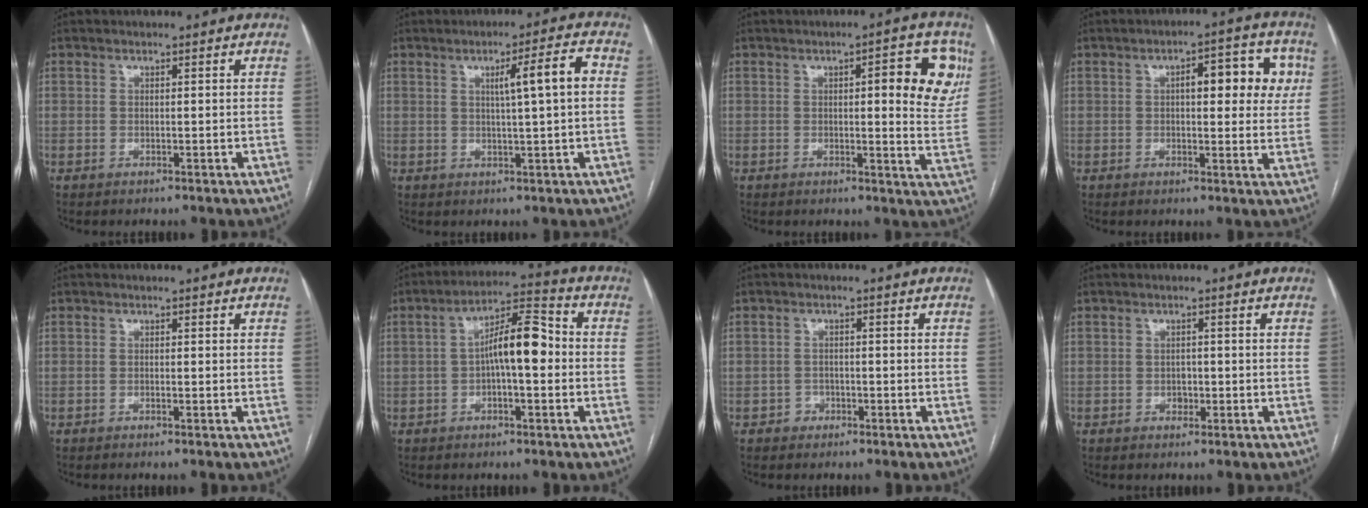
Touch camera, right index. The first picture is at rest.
{"total": 6.3, "force": [1.1, -0.3, 6.2], "torque": [-0.093, 0.006, 0.017]}
{"total": 9.4, "force": [2.9, 2.1, 8.7], "torque": [-0.095, 0.004, 0.028]}
{"total": 9.4, "force": [2.3, 3.4, 8.4], "torque": [-0.100, 0.023, 0.026]}
{"total": 0.5, "force": [-0.4, -0.1, 0.4], "torque": [-0.007, 0.001, -0.006]}
{"total": 9.0, "force": [-0.5, 2.3, 8.7], "torque": [-0.148, 0.033, -0.010]}
{"total": 1.9, "force": [-1.1, 1.6, 0.1], "torque": [0.005, 0.009, -0.021]}
{"total": 1.3, "force": [-0.4, 1.0, 0.7], "torque": [-0.009, 0.006, -0.002]}